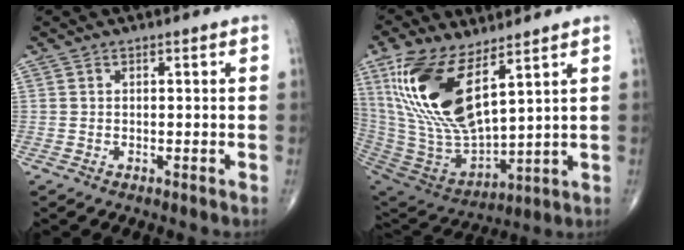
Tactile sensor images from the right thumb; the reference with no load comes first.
{"total": 21.4, "force": [9.4, 8.7, 17.1], "torque": [-0.354, -0.048, 0.199]}